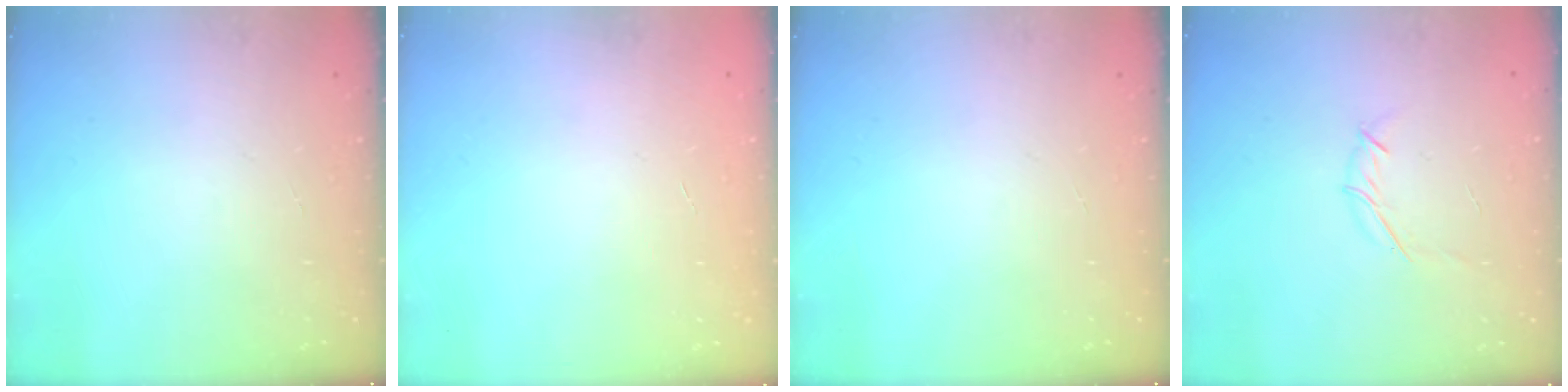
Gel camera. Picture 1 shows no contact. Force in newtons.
{"total": 0.0}
{"total": 0.0}
{"total": 3.8, "press": 3.7, "slide": 0.8}